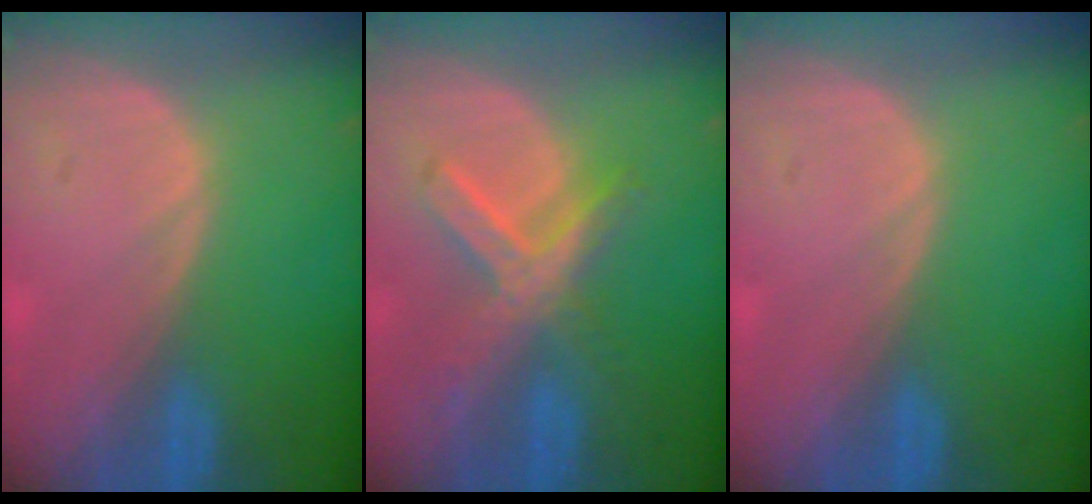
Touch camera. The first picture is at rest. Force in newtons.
{"total": 7.2, "press": 6.3, "slide": 3.5}
{"total": 0.0}